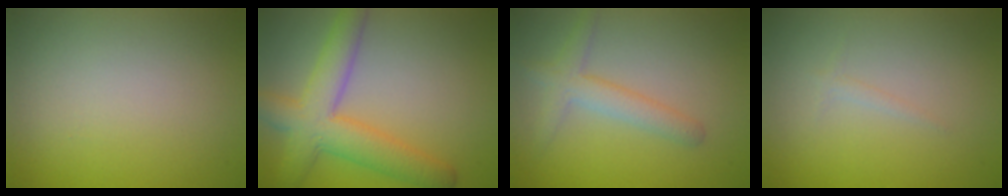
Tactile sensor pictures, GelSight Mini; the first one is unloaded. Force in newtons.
{"total": 6.5, "press": 6.5, "slide": 0.2}
{"total": 2.9, "press": 2.8, "slide": 0.2}
{"total": 0.6, "press": 0.6, "slide": 0.0}